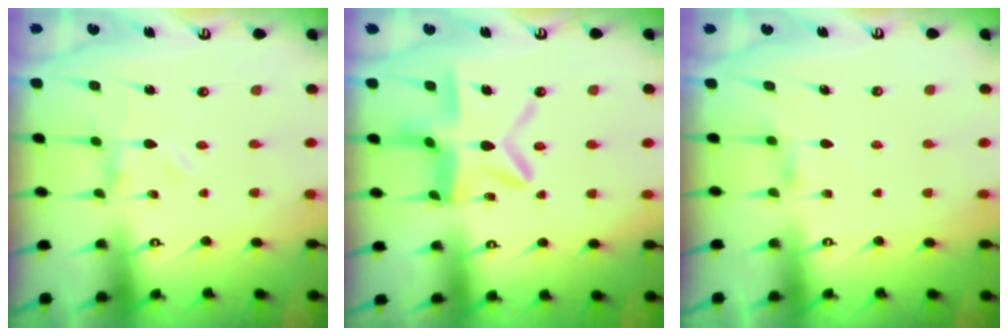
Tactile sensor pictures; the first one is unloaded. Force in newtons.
{"total": 13.2, "press": 13.1, "slide": 1.0}
{"total": 2.4, "press": 2.3, "slide": 0.5}